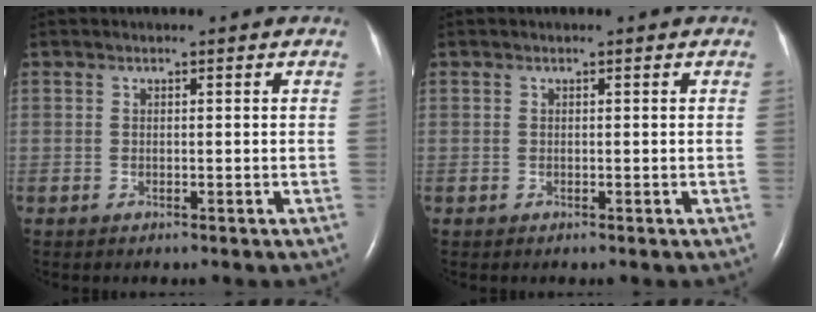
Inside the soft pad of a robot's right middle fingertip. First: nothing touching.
{"total": 0.0}